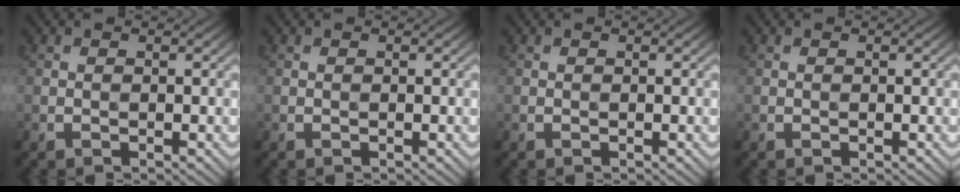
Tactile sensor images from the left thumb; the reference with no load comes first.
{"total": 0.0}
{"total": 0.0}
{"total": 0.0}